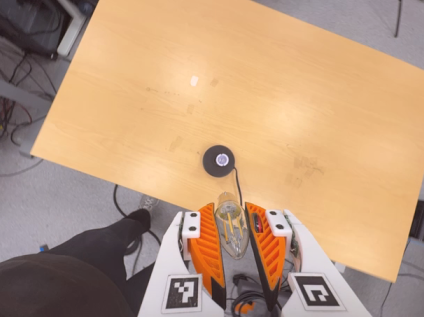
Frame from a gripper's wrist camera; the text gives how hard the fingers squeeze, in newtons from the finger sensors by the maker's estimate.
{"total": 14.5, "left": 16.8, "right": 12.2}